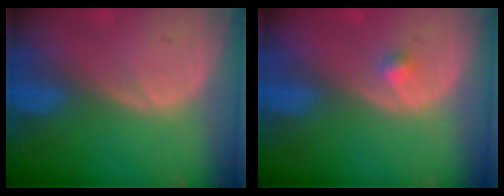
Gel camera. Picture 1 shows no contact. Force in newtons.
{"total": 1.0, "press": 1.0, "slide": 0.1}